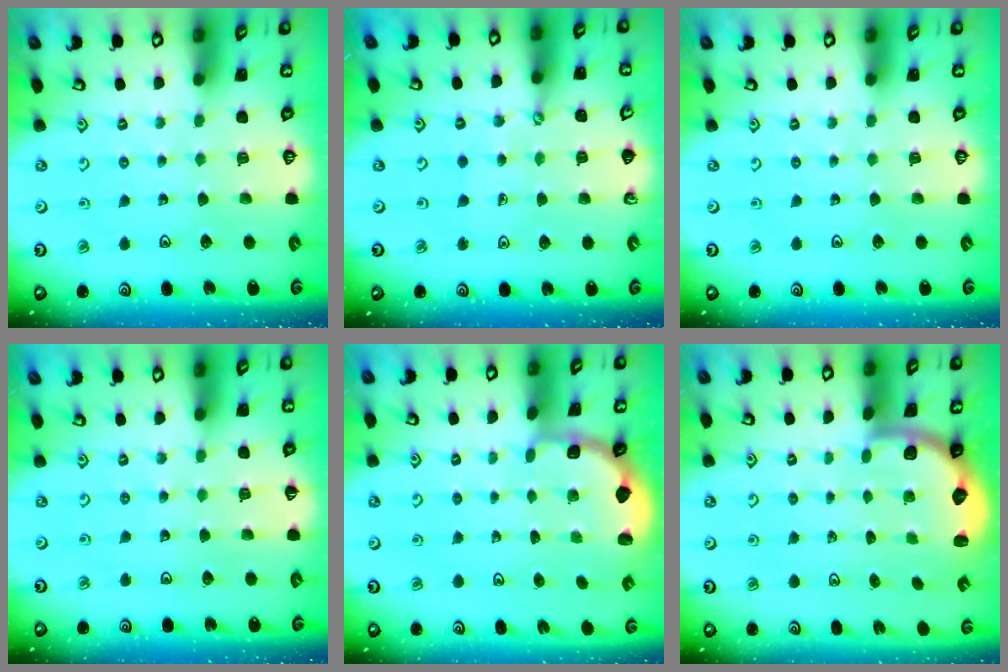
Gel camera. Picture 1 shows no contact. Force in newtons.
{"total": 0.6, "press": 0.6, "slide": 0.1}
{"total": 0.0}
{"total": 2.2, "press": 2.2, "slide": 0.2}
{"total": 1.9, "press": 1.6, "slide": 1.0}
{"total": 2.4, "press": 2.1, "slide": 1.2}